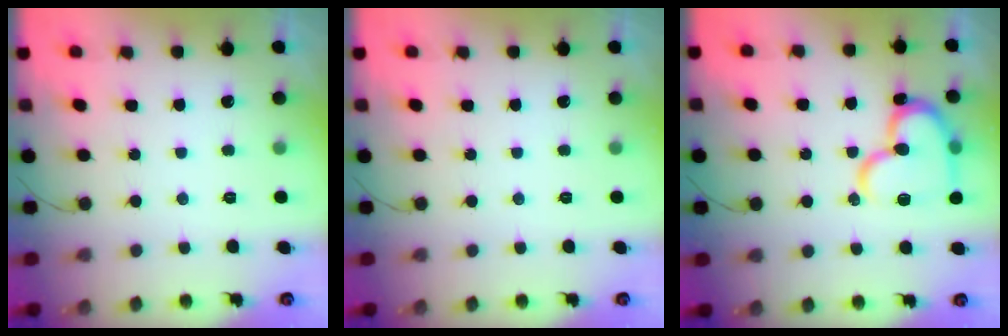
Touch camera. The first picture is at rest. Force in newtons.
{"total": 0.0}
{"total": 17.3, "press": 17.2, "slide": 1.7}